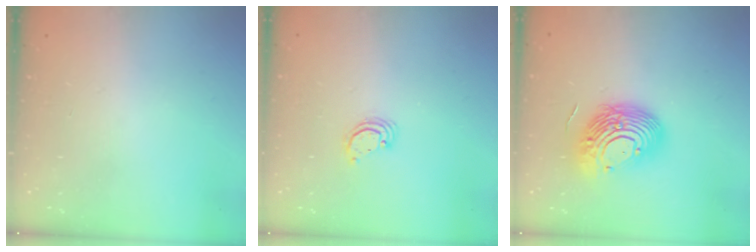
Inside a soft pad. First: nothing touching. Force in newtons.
{"total": 2.6, "press": 2.6, "slide": 0.2}
{"total": 15.1, "press": 14.8, "slide": 2.7}